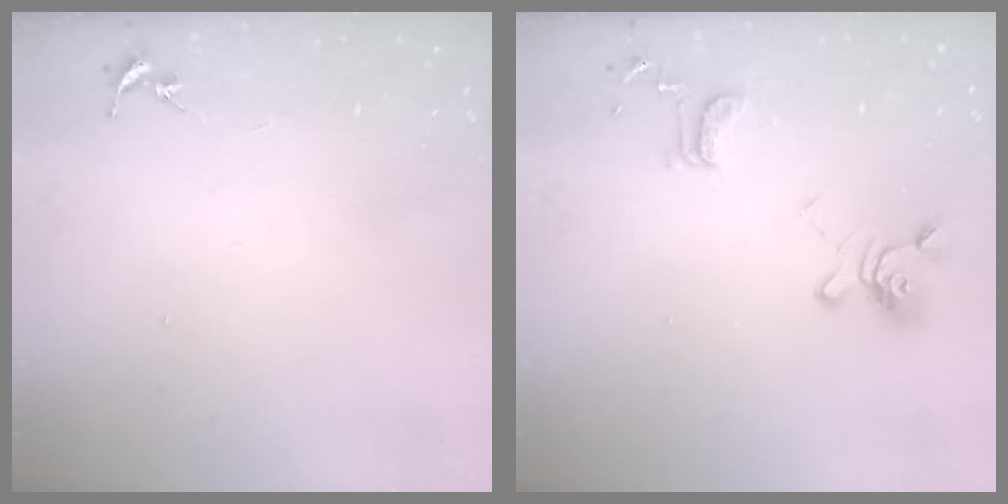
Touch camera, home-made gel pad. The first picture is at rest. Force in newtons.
{"total": 14.3, "press": 14.3, "slide": 1.3}